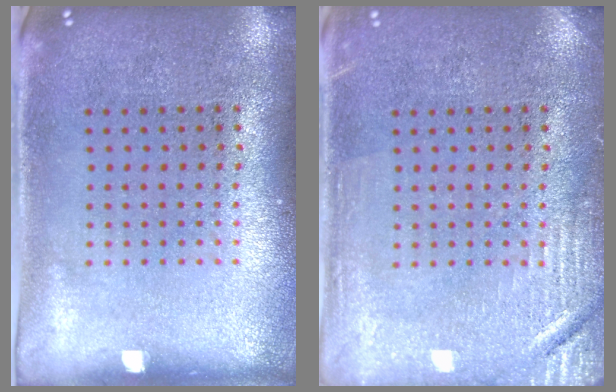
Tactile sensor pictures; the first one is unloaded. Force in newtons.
{"total": 2.9, "press": 2.9, "slide": 0.3}